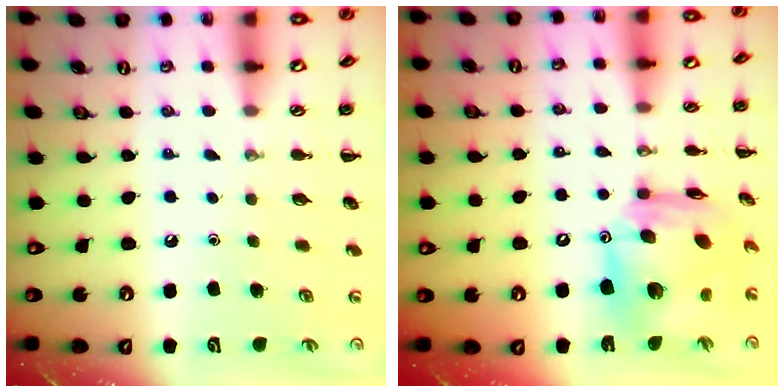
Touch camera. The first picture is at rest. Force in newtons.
{"total": 14.5, "press": 13.7, "slide": 4.8}